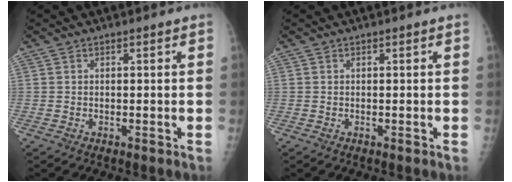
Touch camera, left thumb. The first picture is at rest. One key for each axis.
{"total": 0.0}